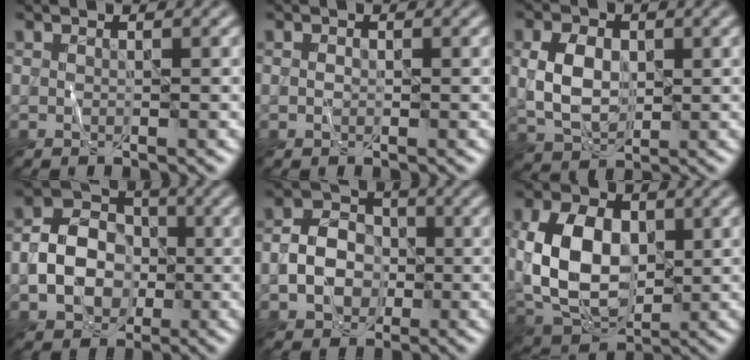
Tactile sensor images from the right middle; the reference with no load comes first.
{"total": 0.6, "force": [-0.1, 0.5, 0.4], "torque": [-0.008, -0.001, -0.001]}
{"total": 4.9, "force": [0.3, 3.5, 3.5], "torque": [-0.076, 0.001, 0.008]}
{"total": 6.3, "force": [-1.2, 4.9, 3.8], "torque": [-0.072, 0.005, -0.027]}
{"total": 4.8, "force": [-1.0, 3.8, 2.8], "torque": [-0.051, 0.005, -0.018]}
{"total": 10.4, "force": [0.7, 7.0, 7.6], "torque": [-0.173, 0.004, 0.009]}